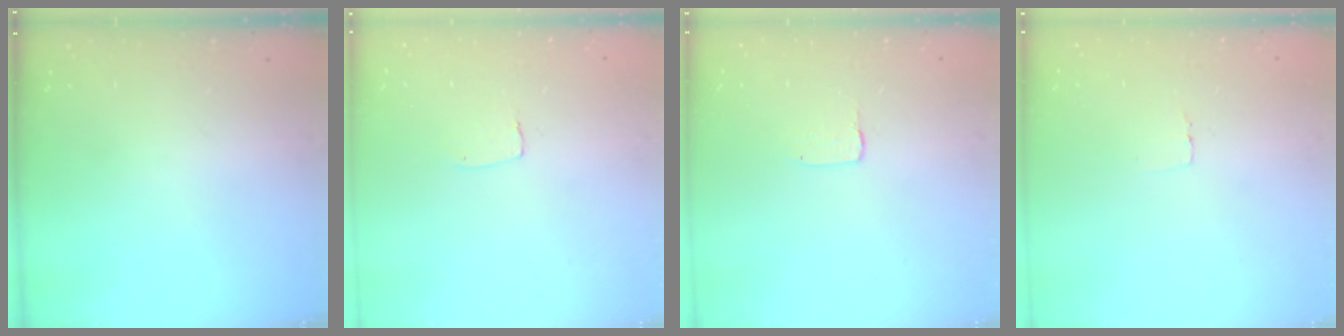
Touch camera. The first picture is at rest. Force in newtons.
{"total": 2.6, "press": 2.6, "slide": 0.1}
{"total": 1.0, "press": 1.0, "slide": 0.1}
{"total": 2.3, "press": 2.3, "slide": 0.1}